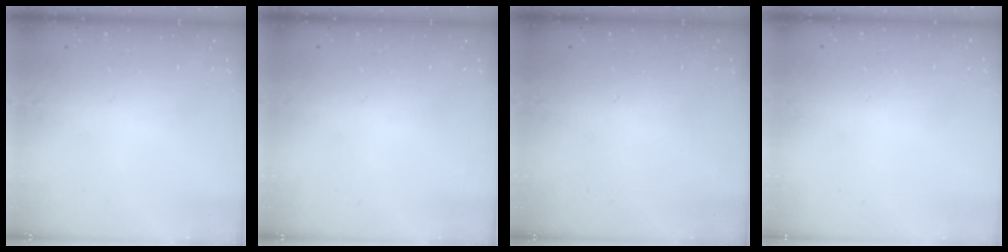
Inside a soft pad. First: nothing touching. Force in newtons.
{"total": 0.0}
{"total": 0.0}
{"total": 0.0}